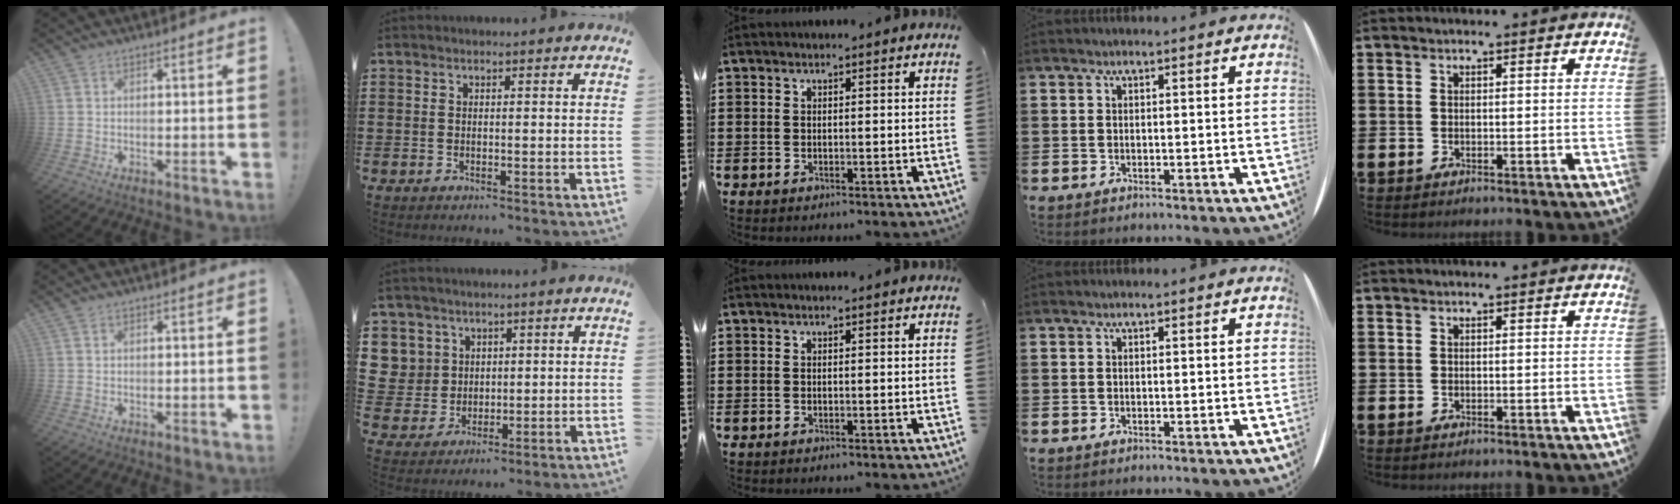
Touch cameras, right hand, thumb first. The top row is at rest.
{"thumb": {"total": 0.5, "force": [0.4, 0.3, 0.1], "torque": [0.005, -0.003, 0.006]}, "index": {"total": 6.5, "force": [2.0, 6.1, 0.4], "torque": [-0.050, 0.007, 0.040]}}